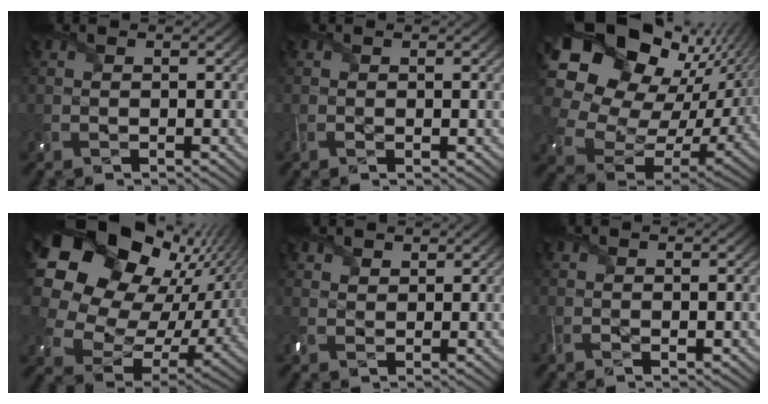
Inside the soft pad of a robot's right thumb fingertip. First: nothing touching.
{"total": 1.3, "force": [-0.1, 0.7, 1.0], "torque": [-0.026, -0.005, -0.003]}
{"total": 18.5, "force": [6.5, 12.7, 11.7], "torque": [-0.236, -0.001, 0.135]}
{"total": 20.9, "force": [7.2, 15.3, 12.2], "torque": [-0.285, 0.008, 0.157]}
{"total": 2.3, "force": [1.9, 1.2, 0.7], "torque": [-0.019, 0.004, 0.042]}
{"total": 1.6, "force": [-0.2, 0.9, 1.3], "torque": [-0.031, -0.006, -0.003]}